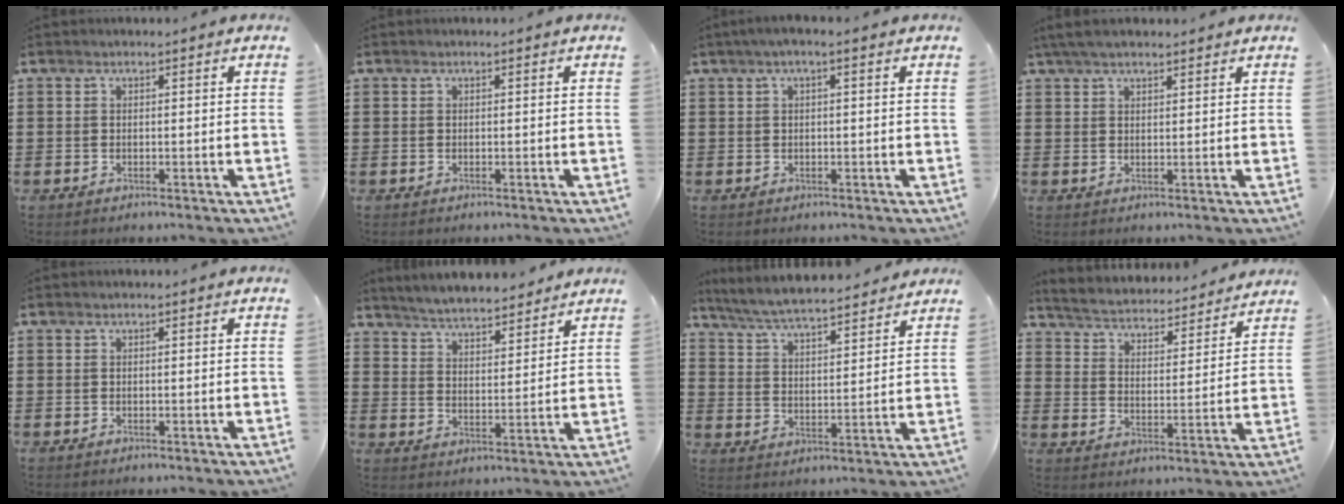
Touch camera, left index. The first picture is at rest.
{"total": 0.0}
{"total": 1.5, "force": [0.0, 0.2, 1.5], "torque": [-0.022, -0.001, -0.001]}
{"total": 3.3, "force": [2.5, 0.9, 2.0], "torque": [-0.044, 0.005, 0.048]}
{"total": 0.0}
{"total": 4.8, "force": [4.8, 0.2, 0.5], "torque": [-0.030, -0.024, 0.085]}
{"total": 6.0, "force": [5.8, 0.2, 1.7], "torque": [-0.058, -0.032, 0.100]}
{"total": 3.6, "force": [3.6, -0.1, 0.2], "torque": [-0.027, -0.032, 0.053]}